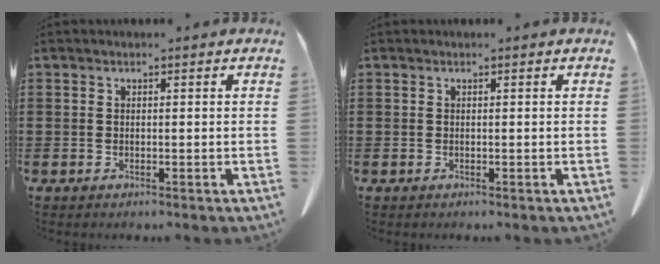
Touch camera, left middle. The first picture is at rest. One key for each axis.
{"total": 0.0}